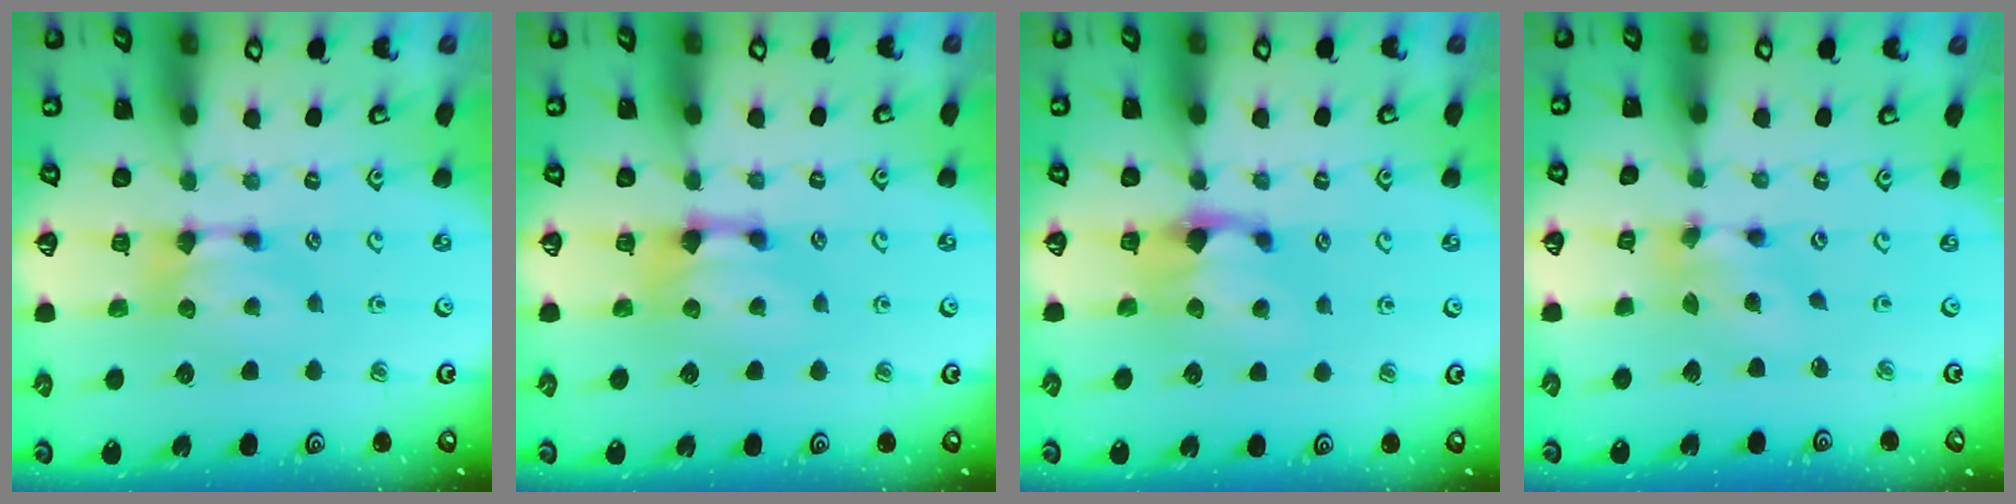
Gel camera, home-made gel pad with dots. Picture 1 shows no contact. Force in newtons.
{"total": 1.5, "press": 1.2, "slide": 0.9}
{"total": 2.7, "press": 2.6, "slide": 0.8}
{"total": 4.3, "press": 3.9, "slide": 1.9}